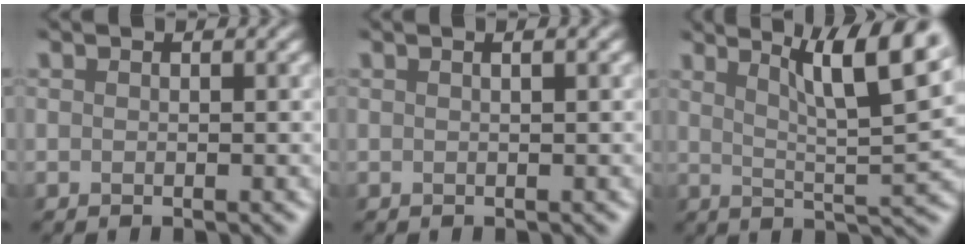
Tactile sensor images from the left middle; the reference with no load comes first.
{"total": 2.5, "force": [1.1, 1.2, 1.9], "torque": [-0.002, 0.006, -0.010]}
{"total": 10.5, "force": [5.3, 2.4, 8.7], "torque": [-0.099, 0.017, 0.075]}